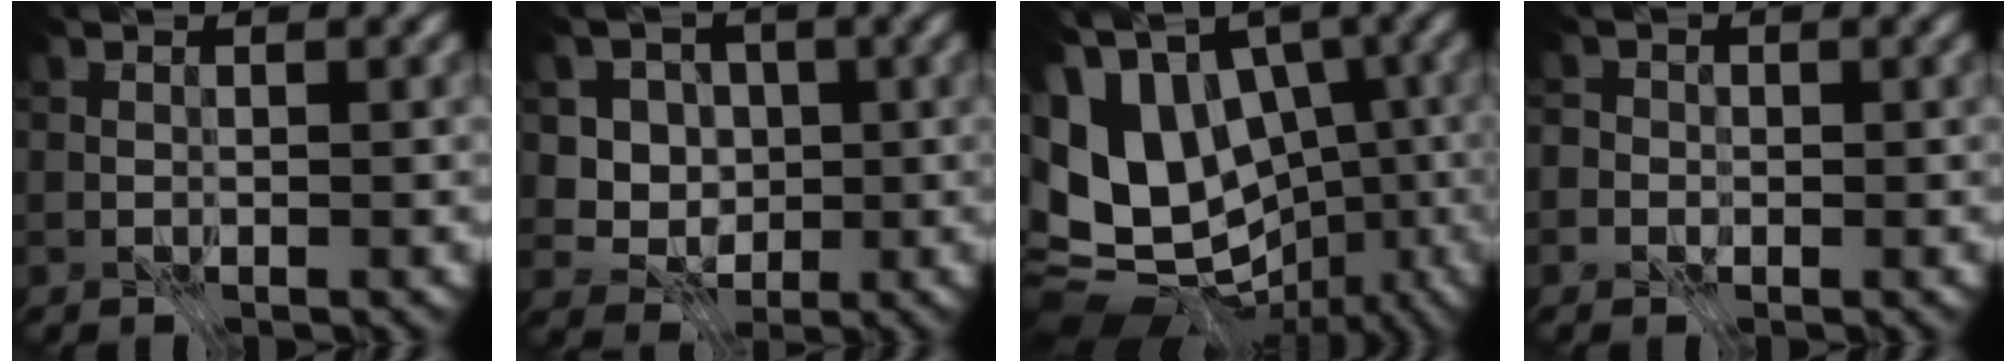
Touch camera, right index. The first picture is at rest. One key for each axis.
{"total": 4.9, "fx": 0.6, "fy": 4.3, "fz": 2.2, "tx": -0.032, "ty": -0.001, "tz": 0.001}
{"total": 14.3, "fx": 0.5, "fy": 10.7, "fz": 9.5, "tx": -0.176, "ty": 0.016, "tz": 0.031}
{"total": 2.5, "fx": -0.2, "fy": 2.4, "fz": 0.6, "tx": 0.003, "ty": 0.011, "tz": -0.019}